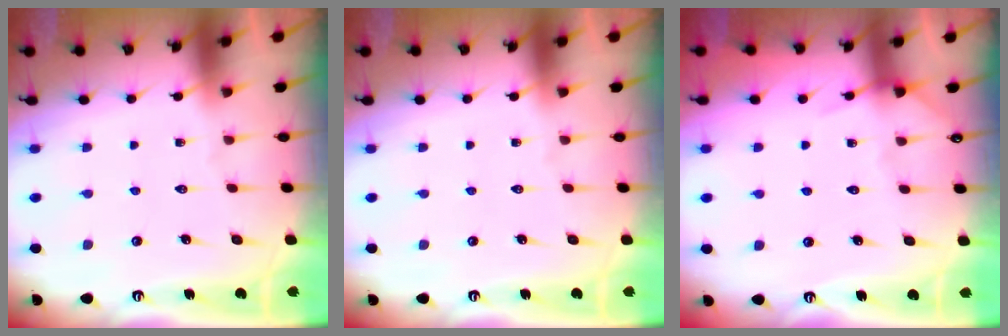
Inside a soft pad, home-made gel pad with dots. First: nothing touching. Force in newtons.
{"total": 0.0}
{"total": 4.6, "press": 4.6, "slide": 0.5}